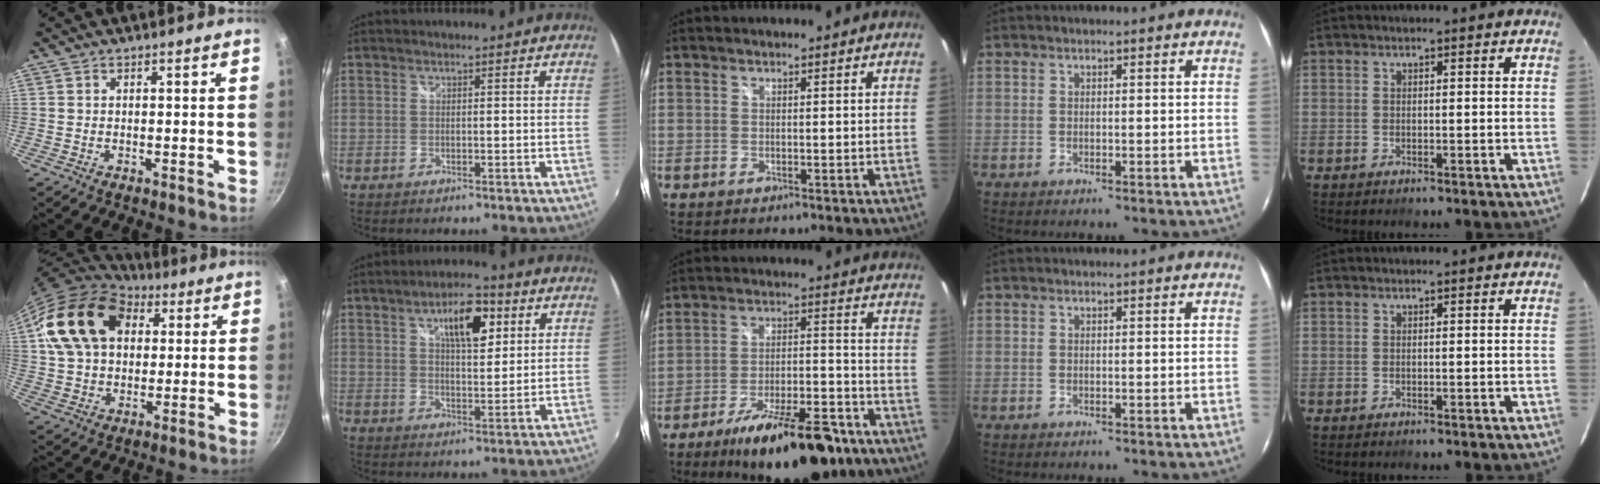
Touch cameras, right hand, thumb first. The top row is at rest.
{"thumb": {"total": 19.8, "force": [5.8, 13.9, 12.8], "torque": [-0.210, 0.010, 0.097]}, "index": {"total": 9.6, "force": [4.1, 3.7, 7.8], "torque": [-0.121, 0.019, 0.066]}, "middle": {"total": 20.0, "force": [-14.2, 6.3, 12.6], "torque": [-0.202, -0.013, -0.206]}}